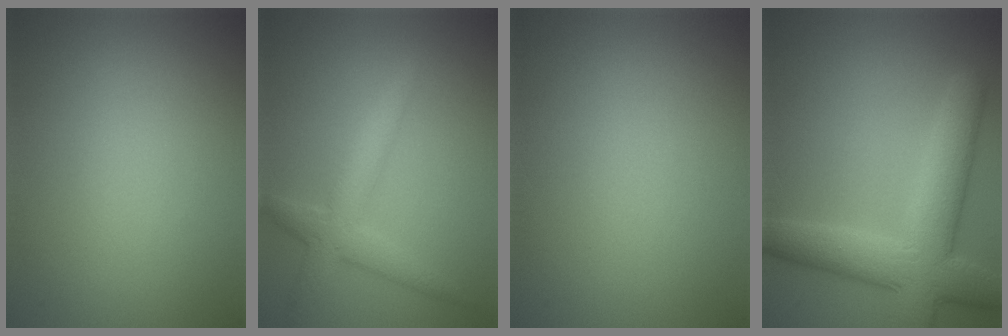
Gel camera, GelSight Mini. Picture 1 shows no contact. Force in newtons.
{"total": 3.4, "press": 3.4, "slide": 0.2}
{"total": 0.0}
{"total": 7.3, "press": 7.3, "slide": 0.4}